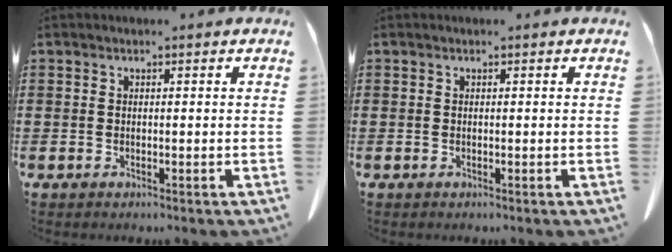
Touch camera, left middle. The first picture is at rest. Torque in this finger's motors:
{"motor_torque": [-0.30, -0.36, -0.01, 0.00]}